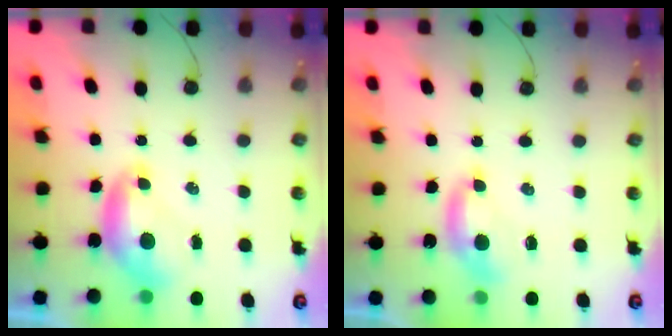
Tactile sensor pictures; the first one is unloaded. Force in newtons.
{"total": 1.6, "press": 1.4, "slide": 0.6}